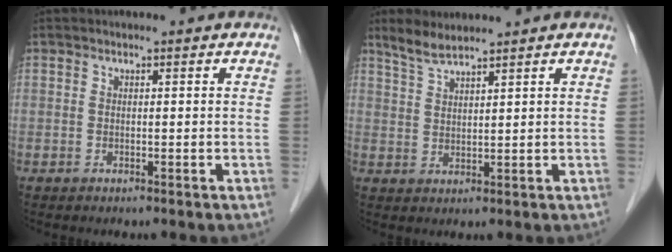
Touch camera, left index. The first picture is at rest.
{"total": 3.6, "force": [3.3, 0.2, 1.5], "torque": [-0.036, 0.005, 0.071]}